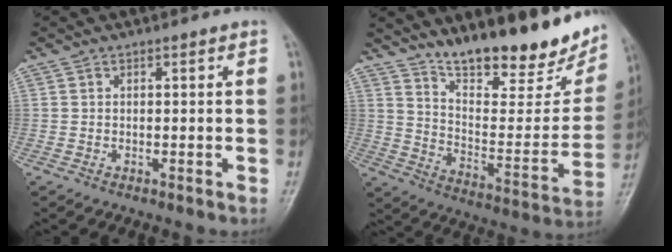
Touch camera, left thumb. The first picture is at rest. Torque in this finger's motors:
{"motor_torque": [0.87, 0.76, 1.40, -1.37, 0.10]}